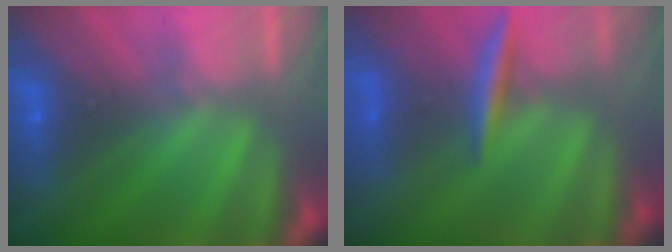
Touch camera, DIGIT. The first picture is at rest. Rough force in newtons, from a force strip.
{"total": 2.9}